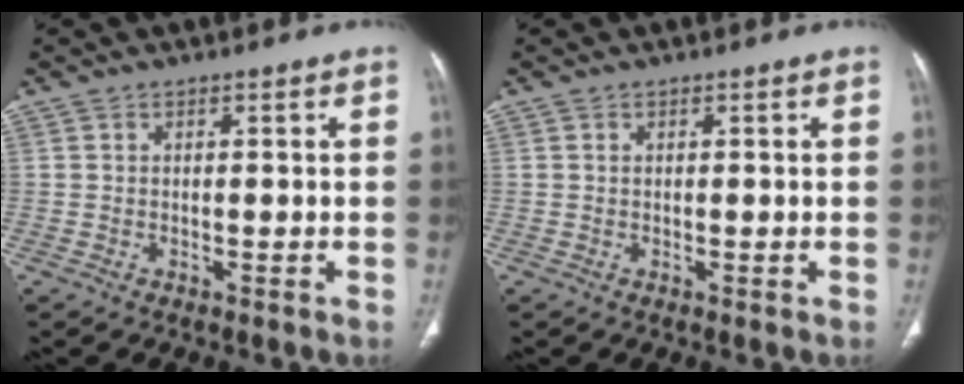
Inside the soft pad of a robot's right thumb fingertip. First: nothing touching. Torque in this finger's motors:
{"motor_torque": [0.22, -0.11, -0.11, -0.10, -0.04]}